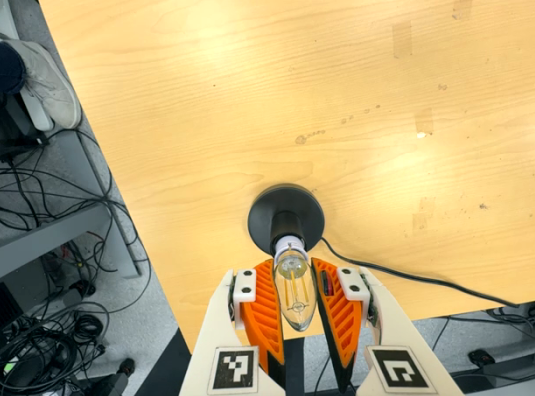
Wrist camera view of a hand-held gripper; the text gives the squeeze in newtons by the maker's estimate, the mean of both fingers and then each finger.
{"total": 14.7, "left": 14.8, "right": 14.7}